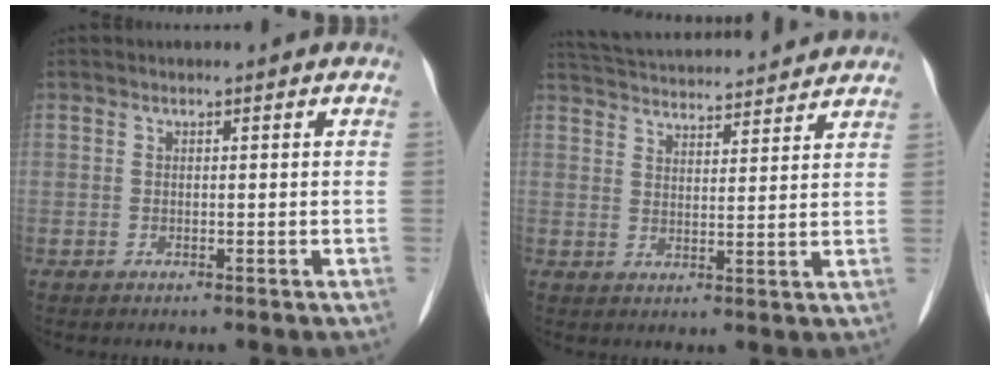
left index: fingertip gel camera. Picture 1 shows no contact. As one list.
[{"total": 19.3, "force": [18.1, 2.9, 6.0], "torque": [-0.108, 0.039, 0.259]}]